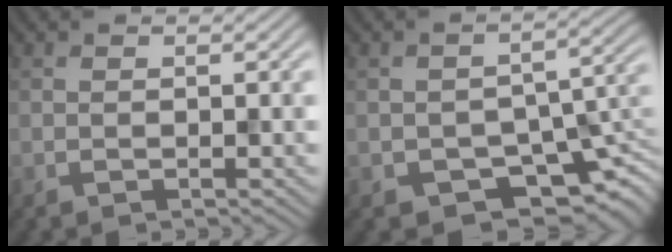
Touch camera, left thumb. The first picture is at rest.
{"total": 8.2, "force": [-5.1, 4.7, 4.4], "torque": [-0.055, -0.031, -0.066]}